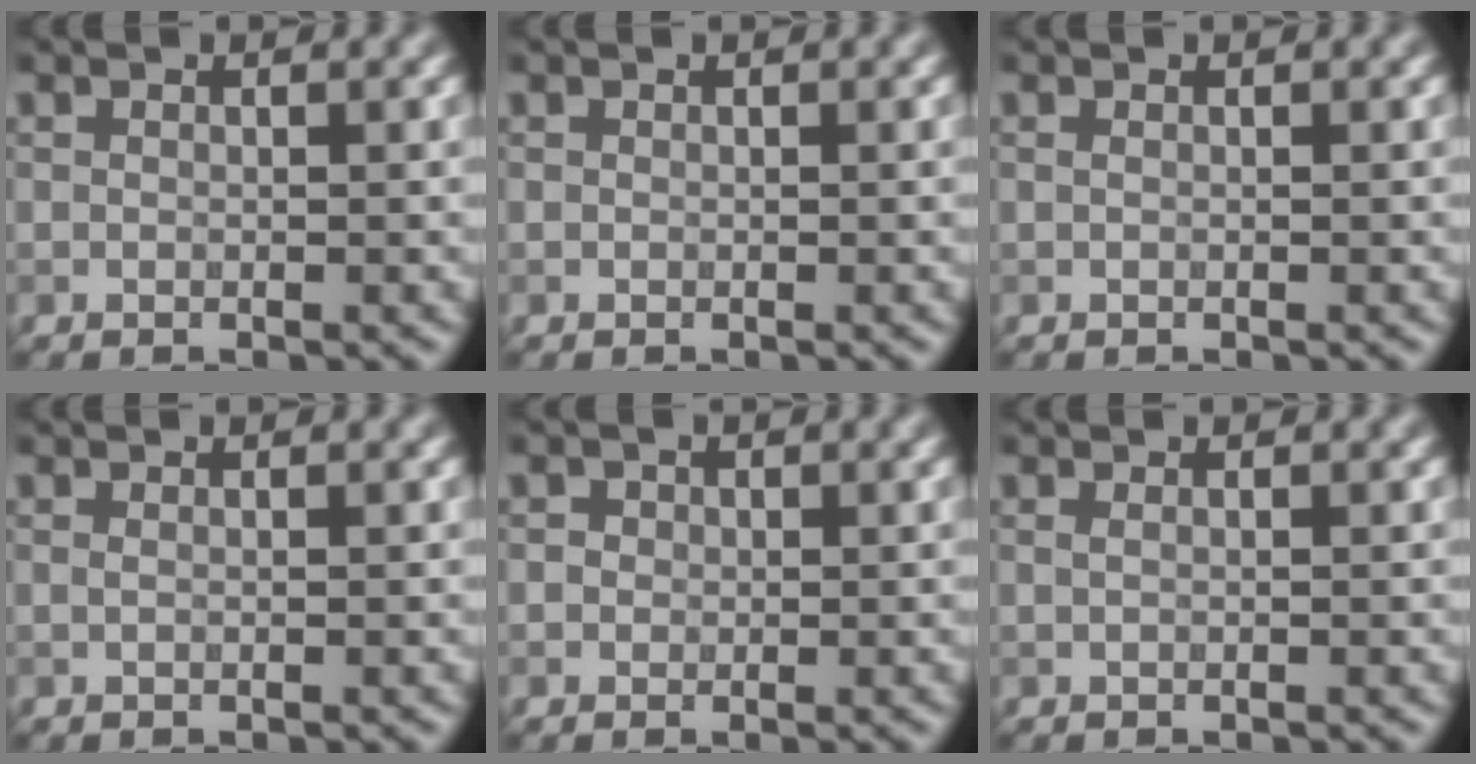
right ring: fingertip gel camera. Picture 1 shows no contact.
{"total": 0.0}
{"total": 0.0}
{"total": 0.5, "force": [0.2, 0.2, 0.4], "torque": [-0.006, 0.000, -0.001]}
{"total": 0.8, "force": [0.2, 0.7, 0.2], "torque": [-0.001, -0.003, 0.000]}
{"total": 0.7, "force": [0.3, 0.3, 0.6], "torque": [-0.007, 0.000, -0.003]}